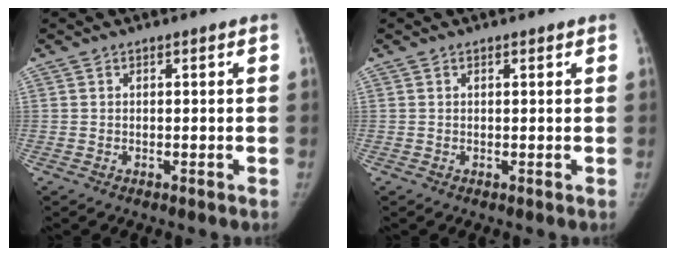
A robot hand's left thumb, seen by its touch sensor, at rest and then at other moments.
{"total": 0.6, "force": [0.5, 0.2, 0.3], "torque": [-0.007, -0.002, 0.008]}